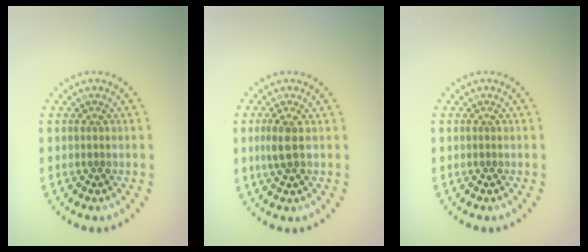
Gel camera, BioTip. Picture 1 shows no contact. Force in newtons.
{"total": 1.7, "press": 1.6, "slide": 0.6}
{"total": 0.0}